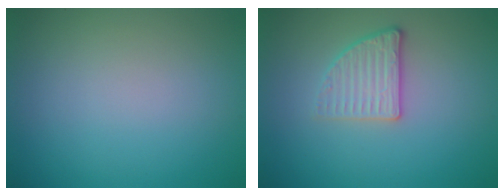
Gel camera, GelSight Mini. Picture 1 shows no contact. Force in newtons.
{"total": 2.7, "press": 2.4, "slide": 1.1}